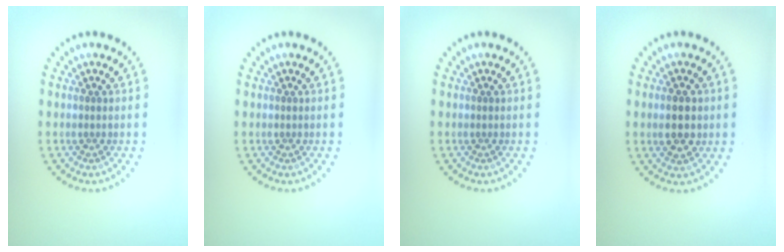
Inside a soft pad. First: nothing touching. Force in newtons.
{"total": 0.0}
{"total": 0.0}
{"total": 2.8, "press": 2.8, "slide": 0.1}